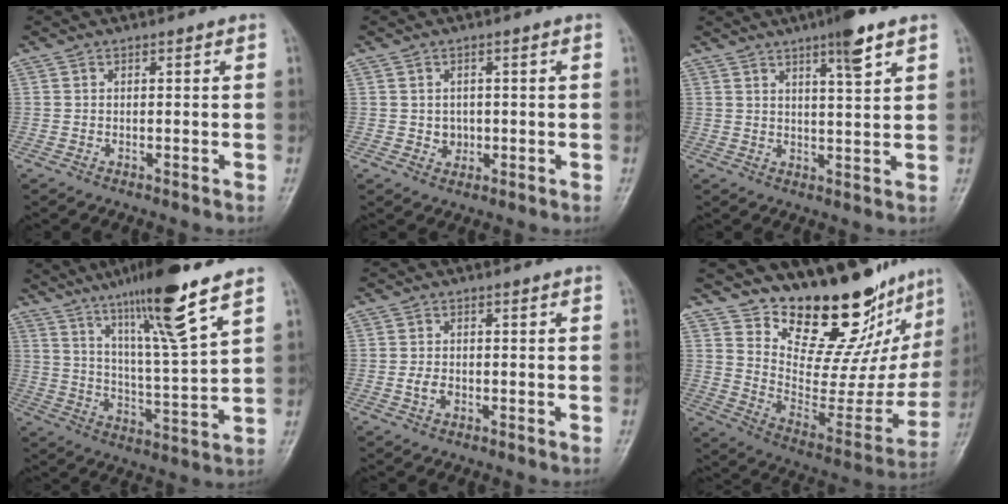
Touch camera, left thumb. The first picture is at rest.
{"total": 2.1, "force": [0.1, 1.9, 0.8], "torque": [-0.003, 0.000, 0.006]}
{"total": 6.8, "force": [4.2, 0.8, 5.2], "torque": [-0.080, -0.020, 0.066]}
{"total": 16.5, "force": [10.7, 0.8, 12.5], "torque": [-0.210, -0.054, 0.184]}
{"total": 2.0, "force": [-0.4, 1.4, 1.4], "torque": [-0.024, 0.001, -0.009]}
{"total": 22.0, "force": [17.8, 7.8, 10.1], "torque": [-0.090, -0.138, 0.271]}